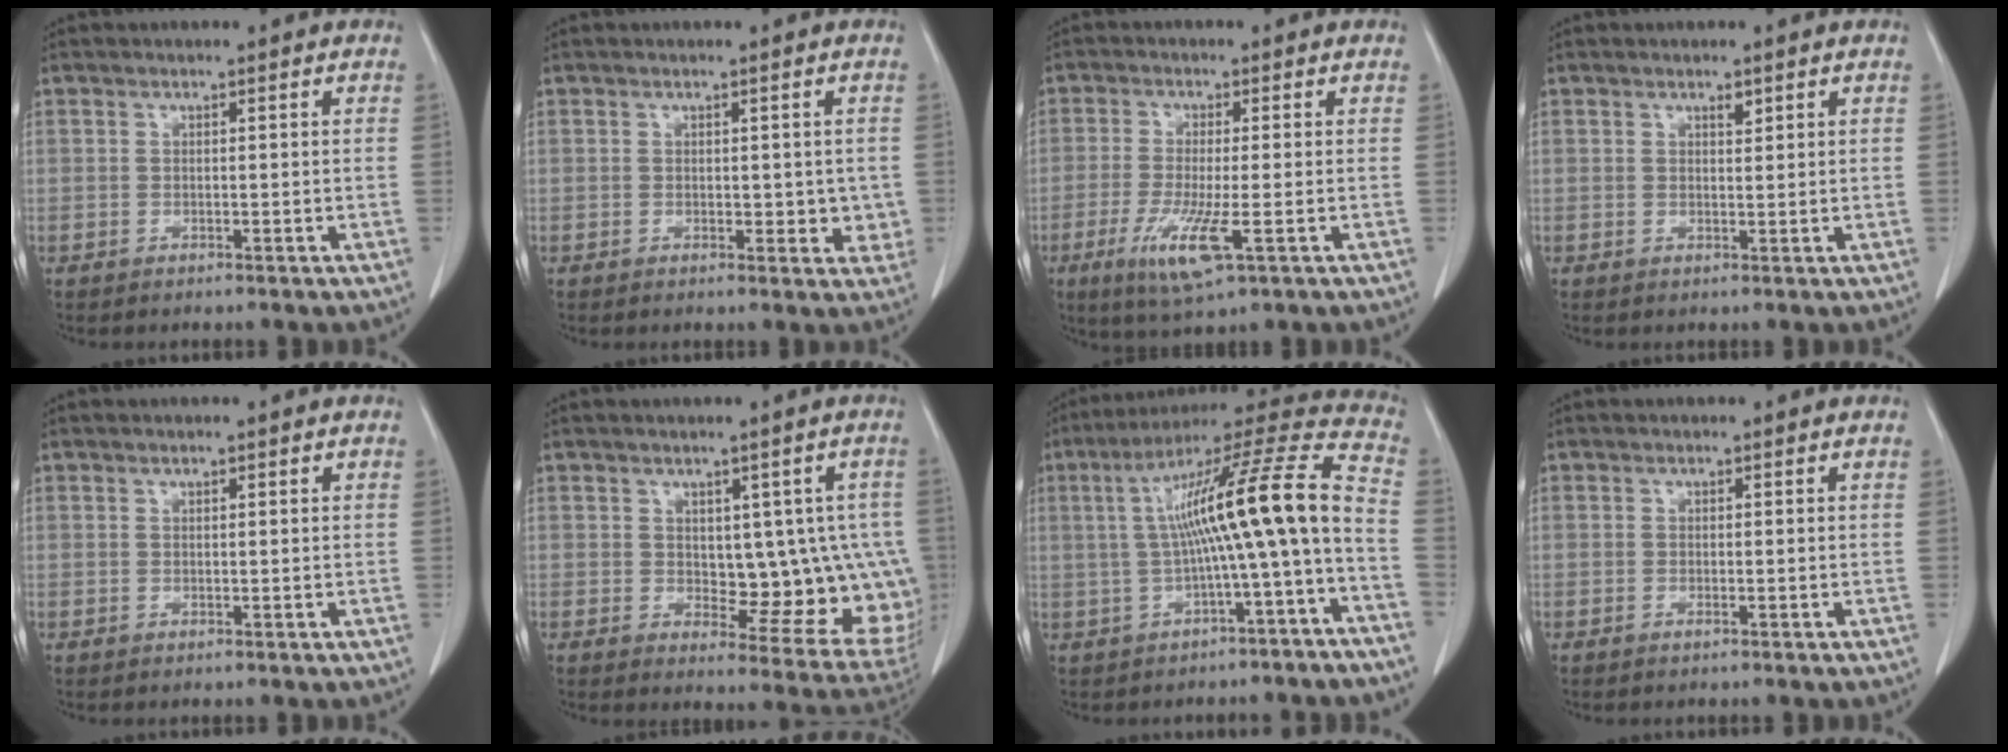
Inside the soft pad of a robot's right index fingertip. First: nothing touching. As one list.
[{"total": 4.8, "force": [-0.1, 2.9, 3.8], "torque": [-0.041, 0.006, 0.004]}, {"total": 8.6, "force": [-3.3, 1.2, 7.9], "torque": [-0.155, -0.025, -0.054]}, {"total": 1.6, "force": [1.0, 0.8, 1.0], "torque": [-0.019, -0.002, 0.019]}, {"total": 1.0, "force": [0.5, 0.5, 0.7], "torque": [-0.016, 0.003, 0.010]}, {"total": 15.4, "force": [0.3, 8.1, 13.1], "torque": [-0.139, 0.014, 0.029]}, {"total": 17.0, "force": [-1.9, 0.7, 16.9], "torque": [-0.265, 0.042, -0.029]}, {"total": 0.6, "force": [-0.2, 0.3, 0.5], "torque": [-0.015, -0.002, -0.002]}]